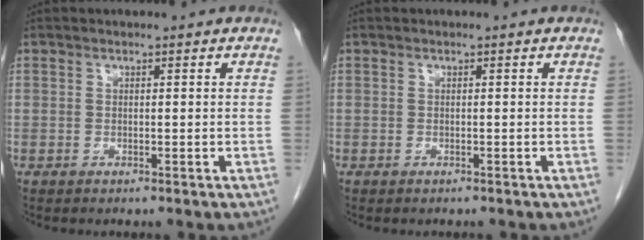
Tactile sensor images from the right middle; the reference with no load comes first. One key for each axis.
{"total": 0.0}